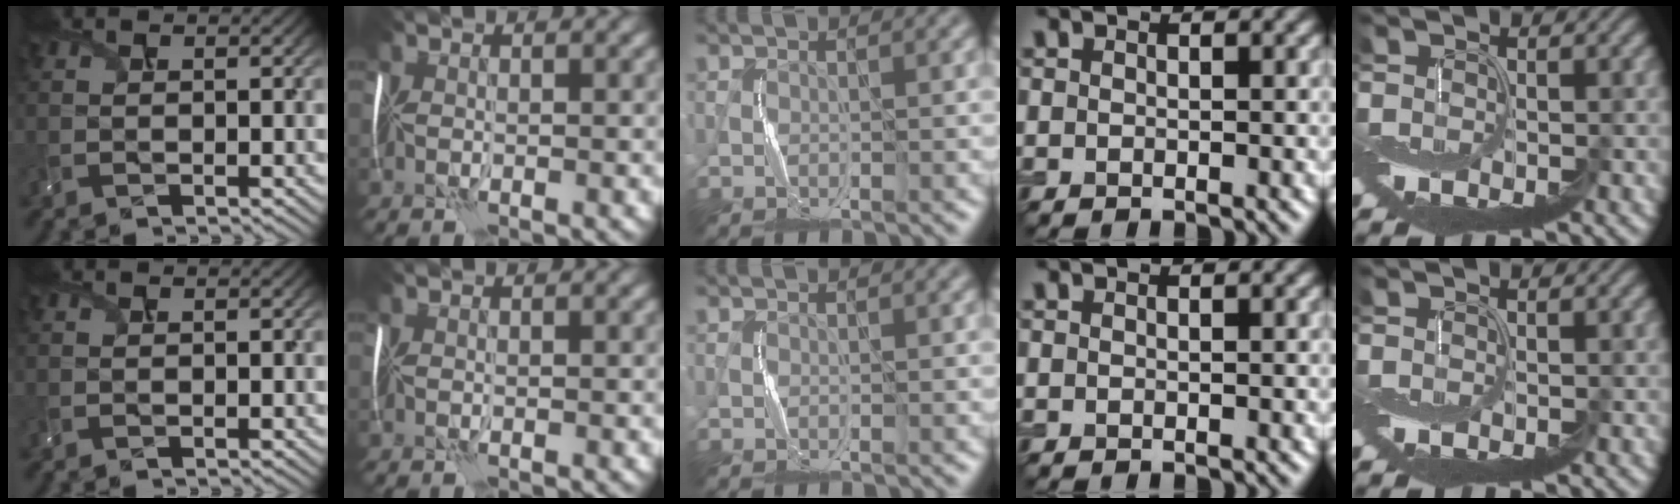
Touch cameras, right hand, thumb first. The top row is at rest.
{}